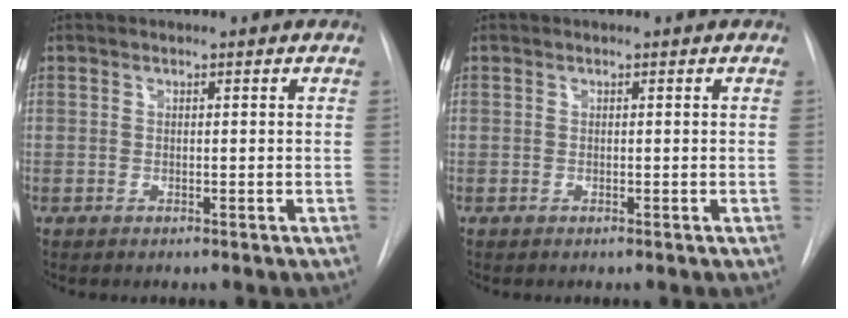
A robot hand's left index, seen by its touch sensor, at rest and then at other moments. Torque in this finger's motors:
{"motor_torque": [-0.01, 0.02, 0.02, 0.00]}